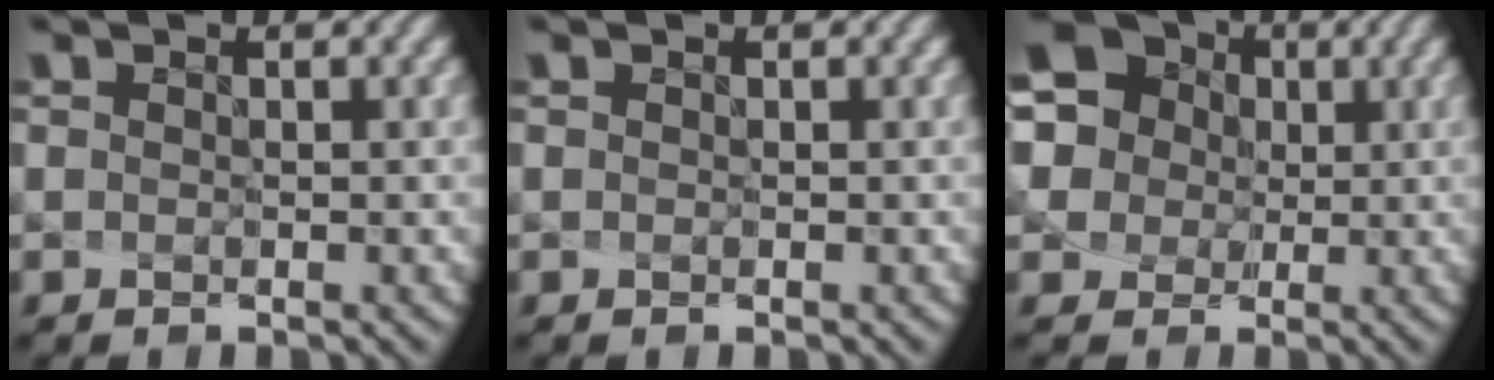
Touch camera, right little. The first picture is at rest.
{"total": 0.0}
{"total": 12.0, "force": [3.9, 10.4, 4.4], "torque": [-0.132, 0.021, 0.075]}